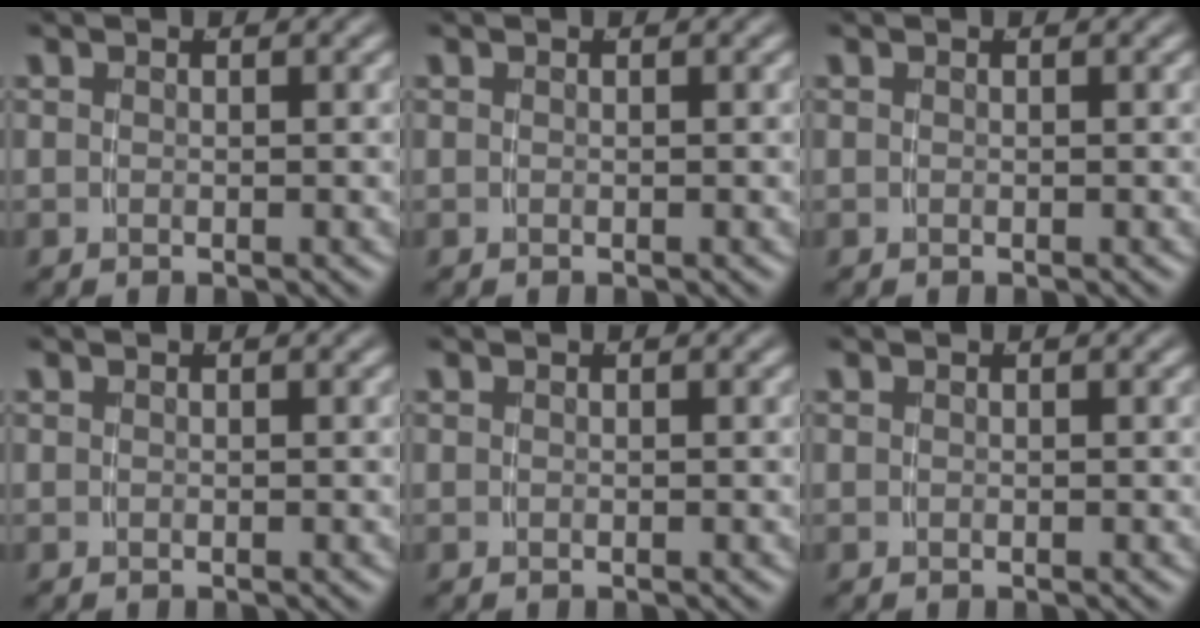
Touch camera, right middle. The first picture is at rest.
{"total": 0.0}
{"total": 0.0}
{"total": 0.0}
{"total": 0.0}
{"total": 0.0}